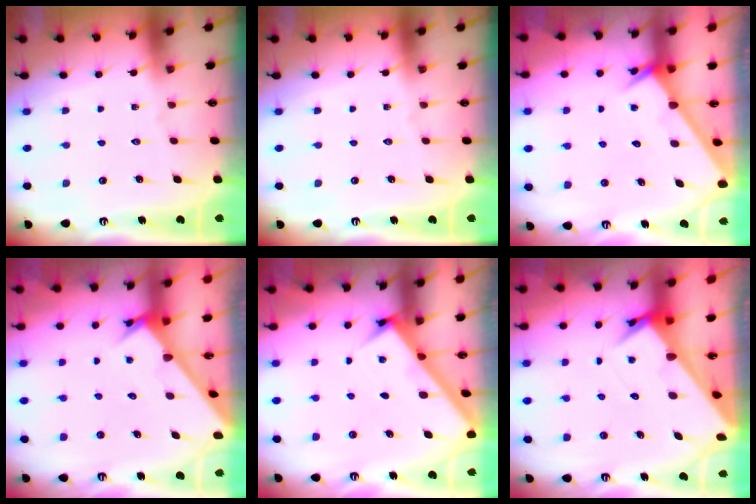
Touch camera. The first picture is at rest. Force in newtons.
{"total": 0.0}
{"total": 2.6, "press": 2.6, "slide": 0.0}
{"total": 2.9, "press": 2.9, "slide": 0.1}
{"total": 2.9, "press": 2.8, "slide": 0.2}
{"total": 4.5, "press": 4.5, "slide": 0.4}